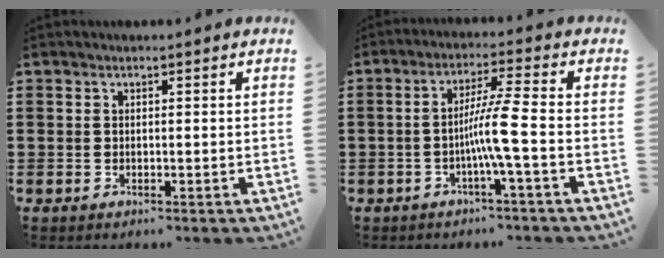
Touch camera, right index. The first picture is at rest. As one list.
[{"total": 6.6, "force": [-1.8, -0.6, 6.3], "torque": [-0.110, -0.003, -0.038]}]